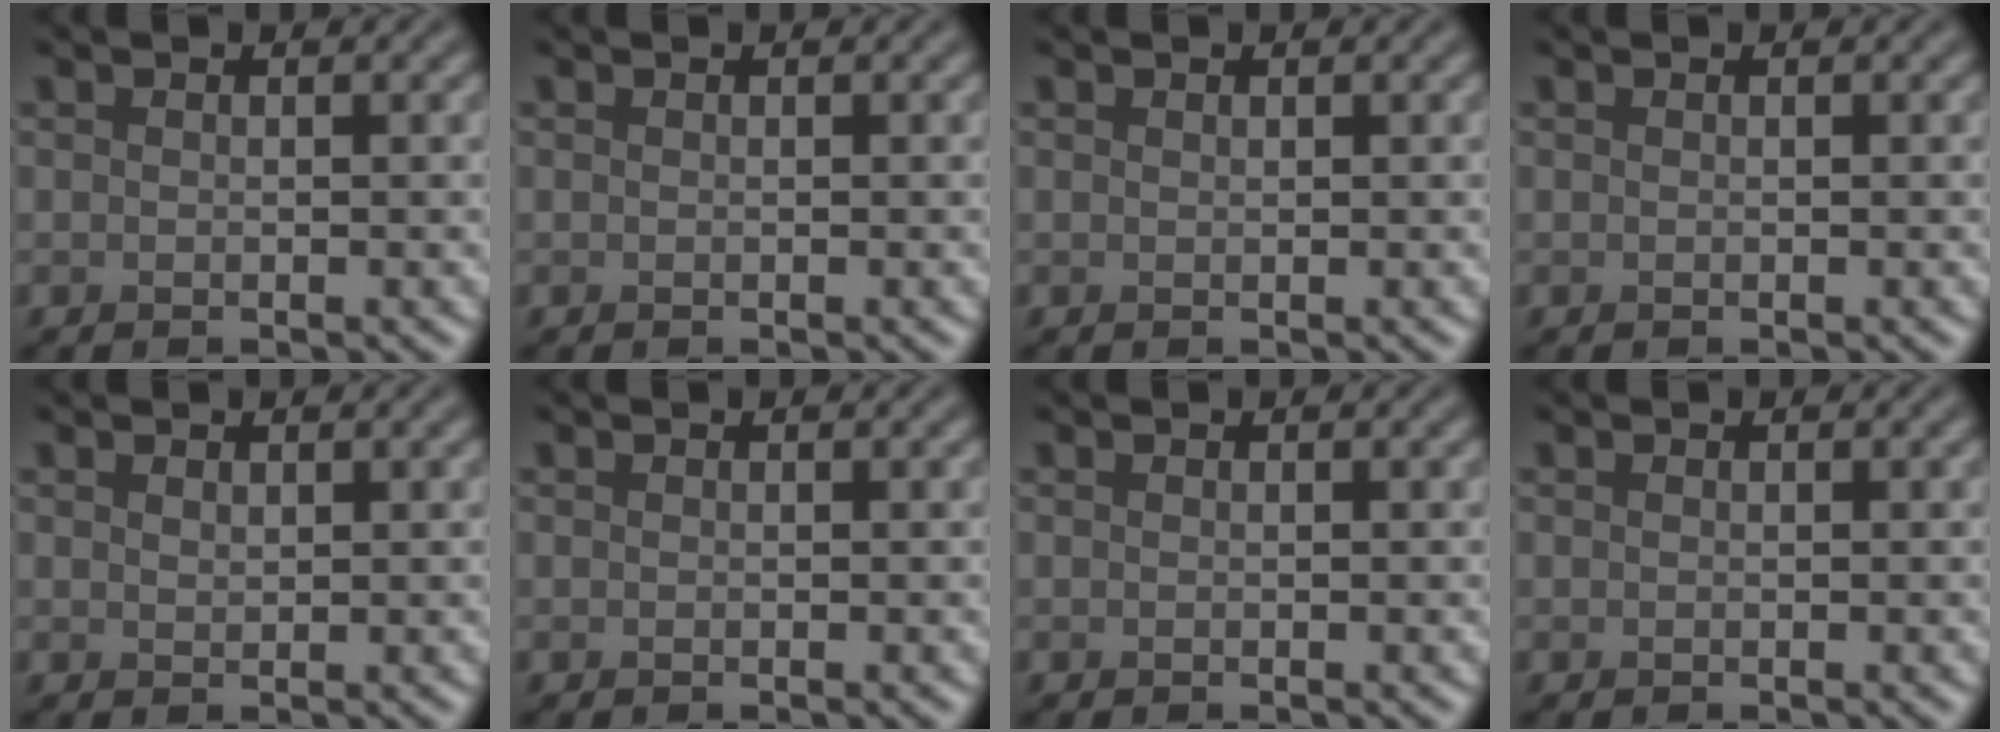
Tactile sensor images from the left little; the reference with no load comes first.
{"total": 0.0}
{"total": 0.0}
{"total": 0.0}
{"total": 0.6, "force": [0.5, 0.3, 0.3], "torque": [-0.006, -0.002, 0.011]}
{"total": 0.0}
{"total": 0.0}
{"total": 0.0}